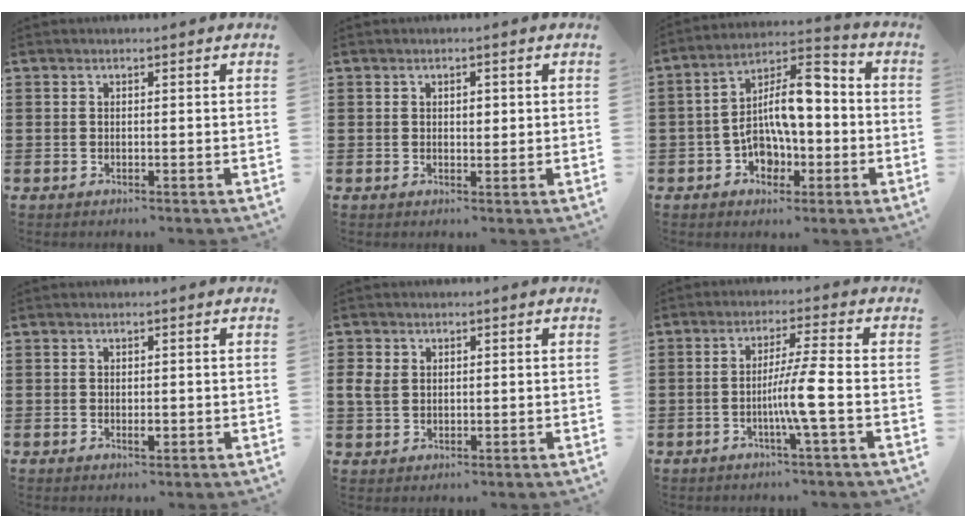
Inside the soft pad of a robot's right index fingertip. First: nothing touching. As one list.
[{"total": 1.2, "force": [0.2, 0.8, 0.9], "torque": [-0.011, 0.004, 0.001]}, {"total": 11.2, "force": [-1.7, 6.3, 9.1], "torque": [-0.157, 0.000, -0.035]}, {"total": 1.3, "force": [-0.2, 0.5, 1.2], "torque": [-0.021, 0.000, -0.003]}, {"total": 3.1, "force": [0.7, 2.5, 1.8], "torque": [-0.049, 0.008, 0.010]}, {"total": 6.3, "force": [-1.9, -0.8, 5.9], "torque": [-0.108, -0.012, -0.039]}]